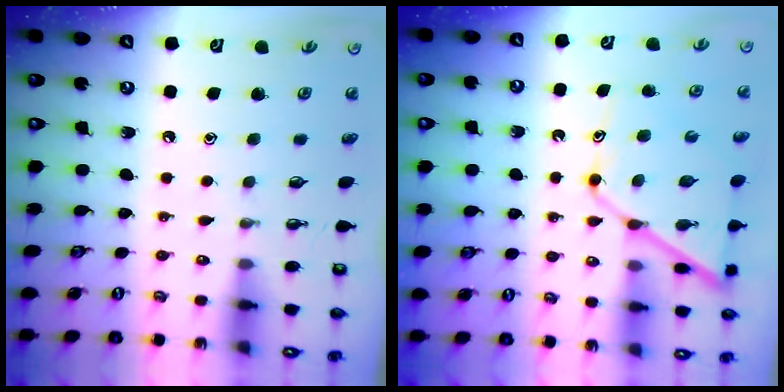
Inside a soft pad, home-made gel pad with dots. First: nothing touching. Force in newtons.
{"total": 12.3, "press": 12.3, "slide": 1.1}